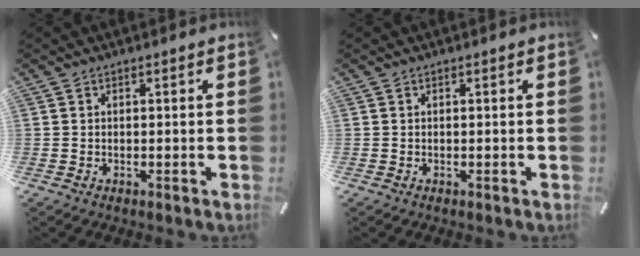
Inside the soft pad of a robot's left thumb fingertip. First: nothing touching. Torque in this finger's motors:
{"motor_torque": [0.00, 0.00, 0.00, 0.00, 0.00]}